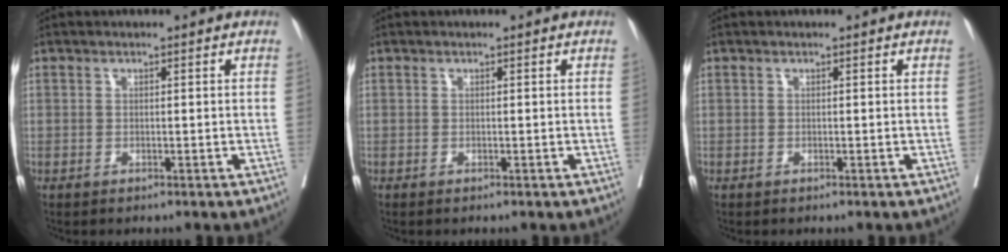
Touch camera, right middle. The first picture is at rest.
{"total": 0.0}
{"total": 0.0}